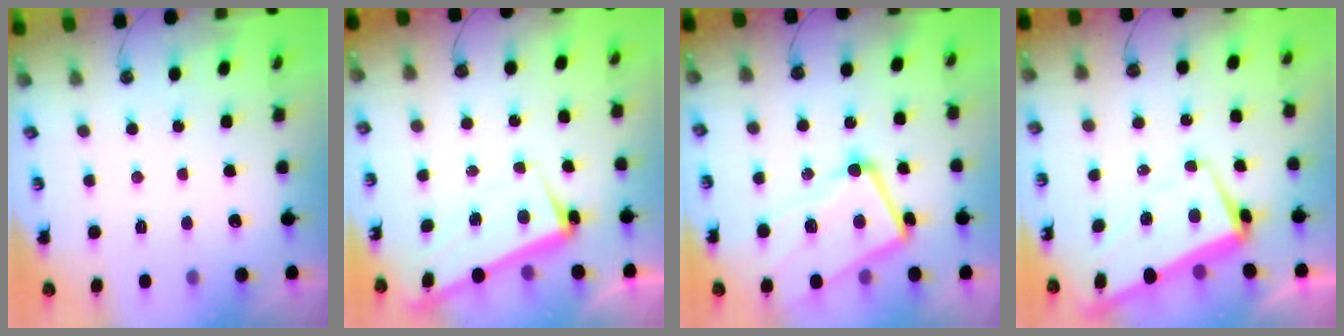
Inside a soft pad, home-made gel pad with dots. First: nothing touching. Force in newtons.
{"total": 2.3, "press": 2.2, "slide": 0.9}
{"total": 8.4, "press": 8.3, "slide": 1.6}
{"total": 1.2, "press": 0.4, "slide": 1.1}